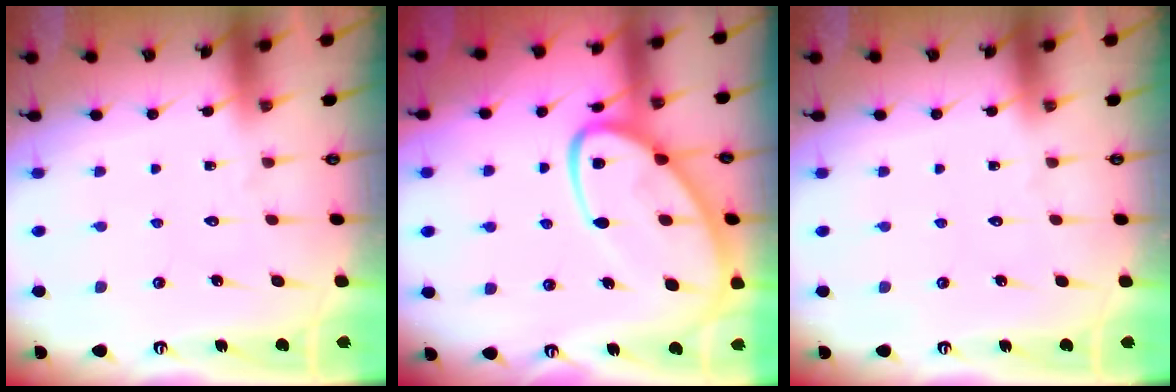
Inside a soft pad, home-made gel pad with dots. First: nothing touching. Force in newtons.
{"total": 16.2, "press": 16.1, "slide": 1.5}
{"total": 0.0}